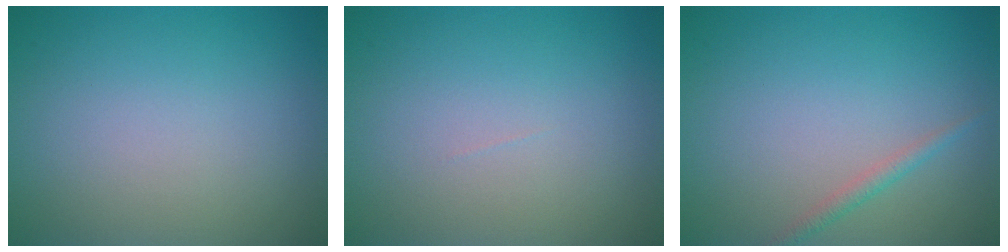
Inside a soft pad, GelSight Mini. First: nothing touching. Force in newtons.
{"total": 0.0}
{"total": 1.1, "press": 1.1, "slide": 0.1}